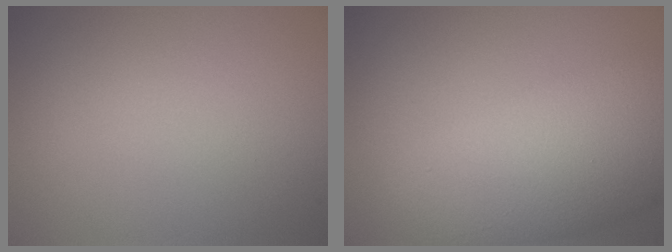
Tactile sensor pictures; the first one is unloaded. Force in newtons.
{"total": 8.6, "press": 8.6, "slide": 0.3}